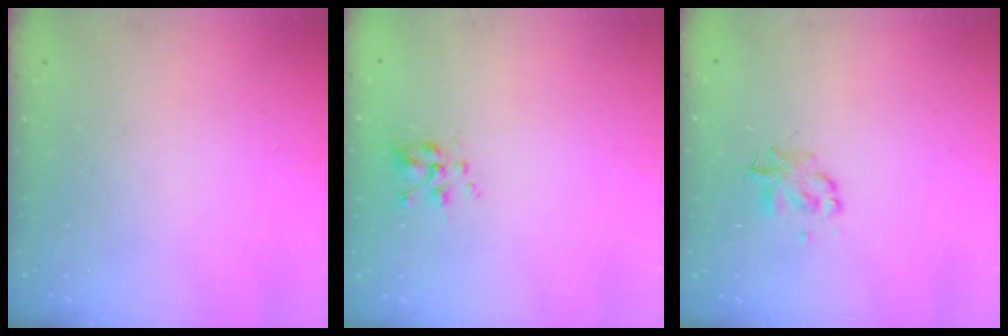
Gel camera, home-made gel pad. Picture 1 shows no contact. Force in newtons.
{"total": 2.9, "press": 2.7, "slide": 1.1}
{"total": 2.2, "press": 2.1, "slide": 0.4}